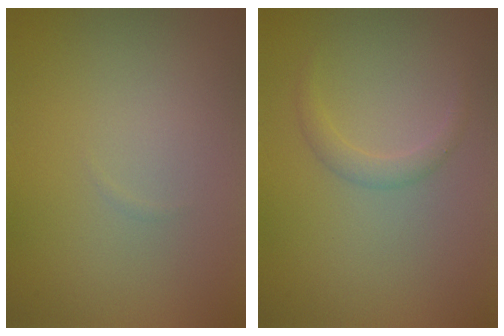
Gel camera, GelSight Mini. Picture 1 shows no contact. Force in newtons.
{"total": 0.9, "press": 0.9, "slide": 0.0}